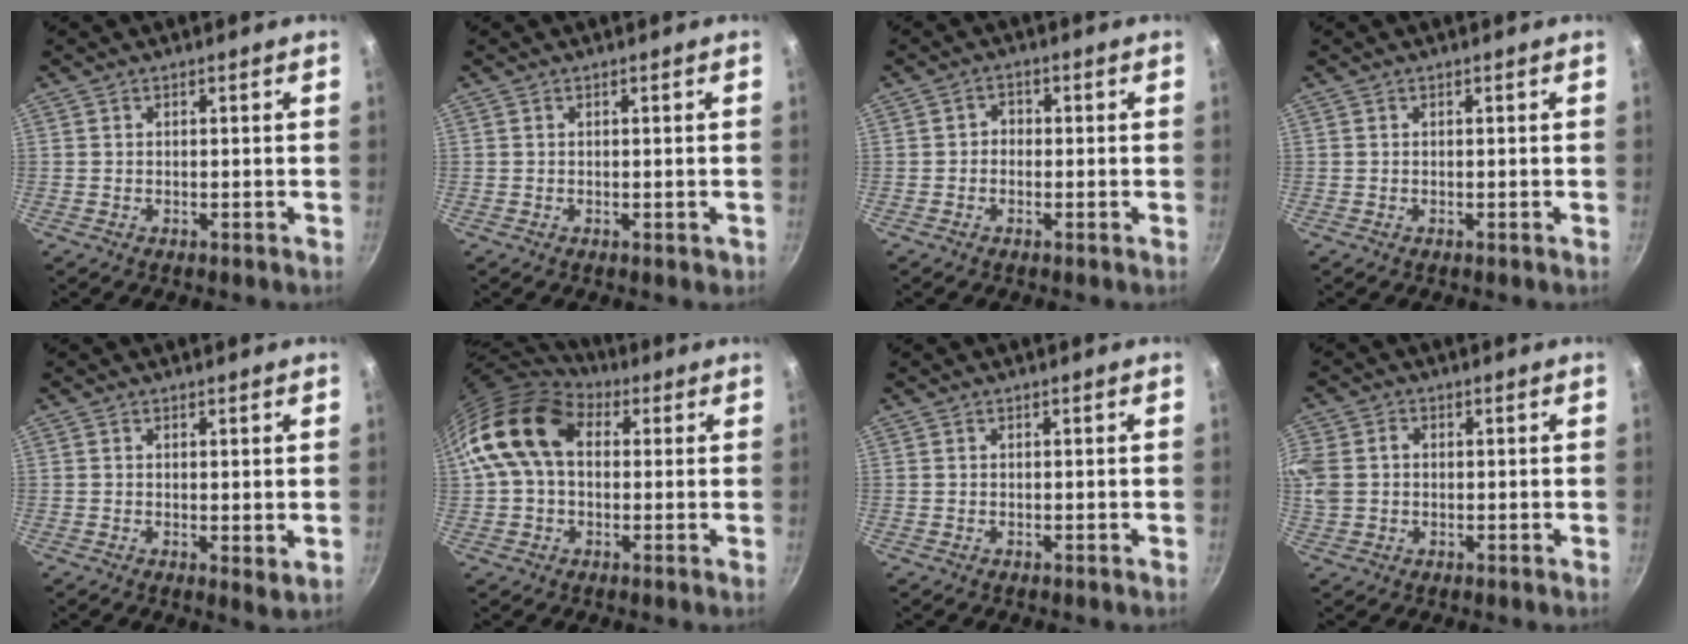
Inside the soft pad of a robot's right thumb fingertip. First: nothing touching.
{"total": 0.6, "force": [-0.1, 0.2, 0.5], "torque": [-0.003, 0.000, -0.001]}
{"total": 1.9, "force": [-0.5, 1.7, 0.9], "torque": [-0.005, 0.009, -0.012]}
{"total": 0.0}
{"total": 2.5, "force": [0.7, 1.0, 2.2], "torque": [-0.033, -0.007, 0.010]}
{"total": 14.6, "force": [3.1, 10.0, 10.2], "torque": [-0.167, 0.019, 0.038]}
{"total": 0.0}
{"total": 10.5, "force": [1.1, 8.7, 5.7], "torque": [-0.145, 0.021, 0.016]}